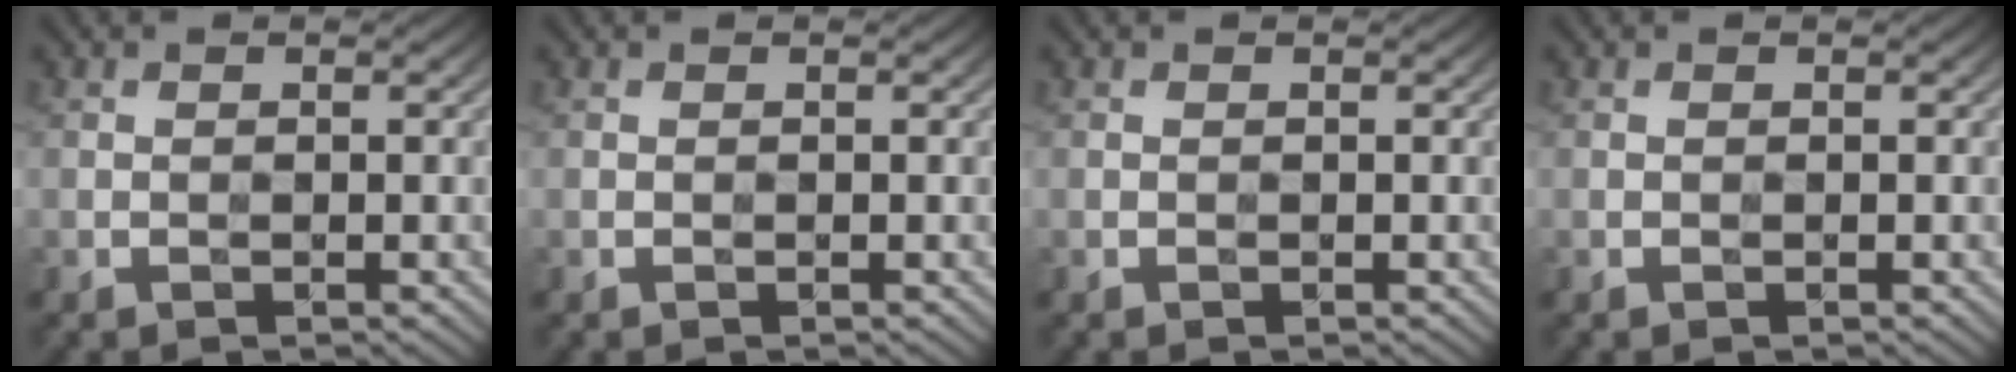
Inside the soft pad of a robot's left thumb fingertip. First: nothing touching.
{"total": 0.0}
{"total": 0.0}
{"total": 0.0}